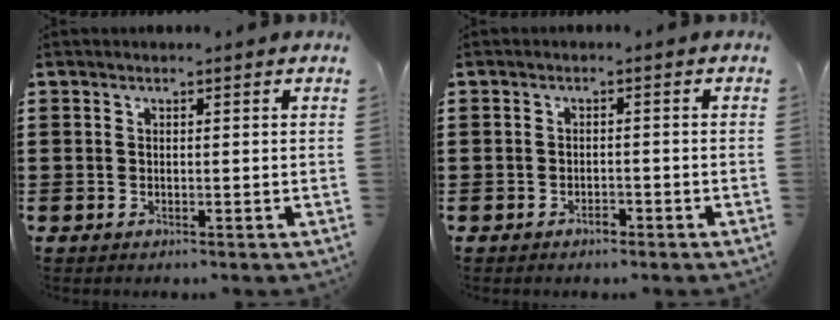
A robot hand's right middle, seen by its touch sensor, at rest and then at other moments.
{"total": 1.3, "force": [-1.1, 0.4, 0.6], "torque": [-0.016, -0.004, -0.022]}